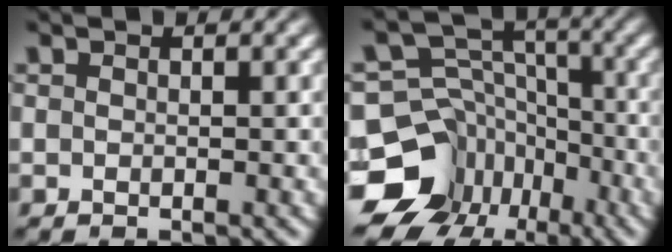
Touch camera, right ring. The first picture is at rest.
{"total": 15.3, "force": [-5.7, 12.4, 6.8], "torque": [-0.106, -0.062, -0.079]}